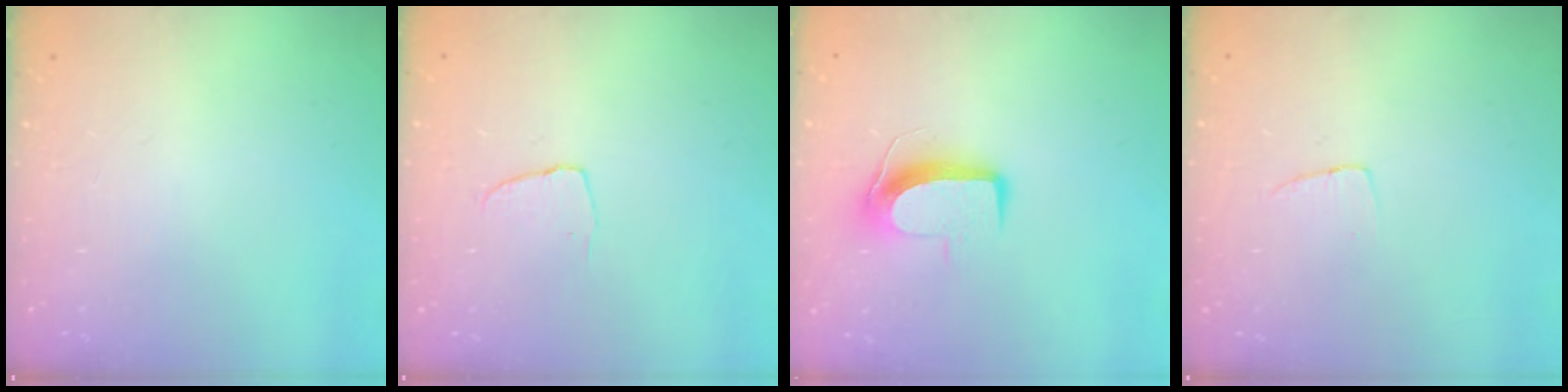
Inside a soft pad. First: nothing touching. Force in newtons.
{"total": 4.3, "press": 4.3, "slide": 0.3}
{"total": 8.8, "press": 8.7, "slide": 0.6}
{"total": 2.9, "press": 2.9, "slide": 0.1}